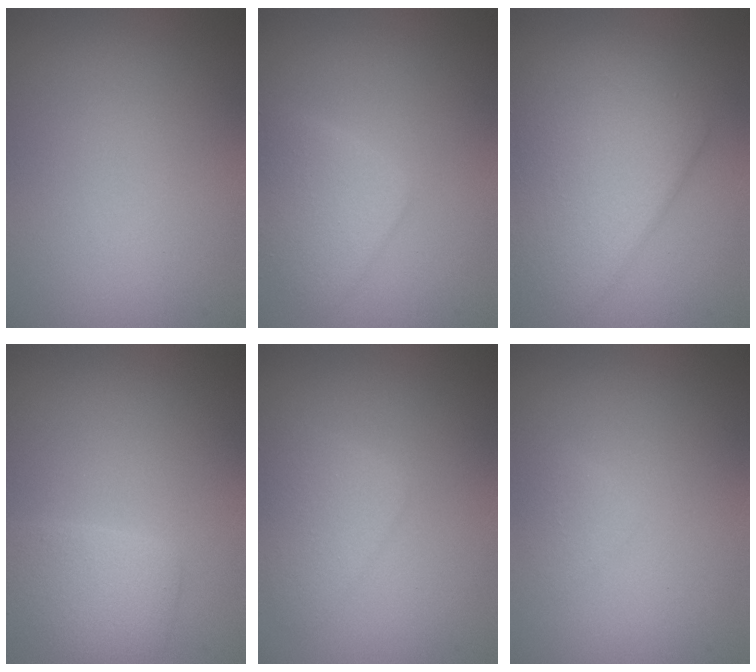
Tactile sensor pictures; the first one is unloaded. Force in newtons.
{"total": 3.1, "press": 3.1, "slide": 0.4}
{"total": 6.6, "press": 6.6, "slide": 0.1}
{"total": 2.7, "press": 2.7, "slide": 0.1}
{"total": 2.5, "press": 2.5, "slide": 0.2}
{"total": 1.1, "press": 1.1, "slide": 0.1}